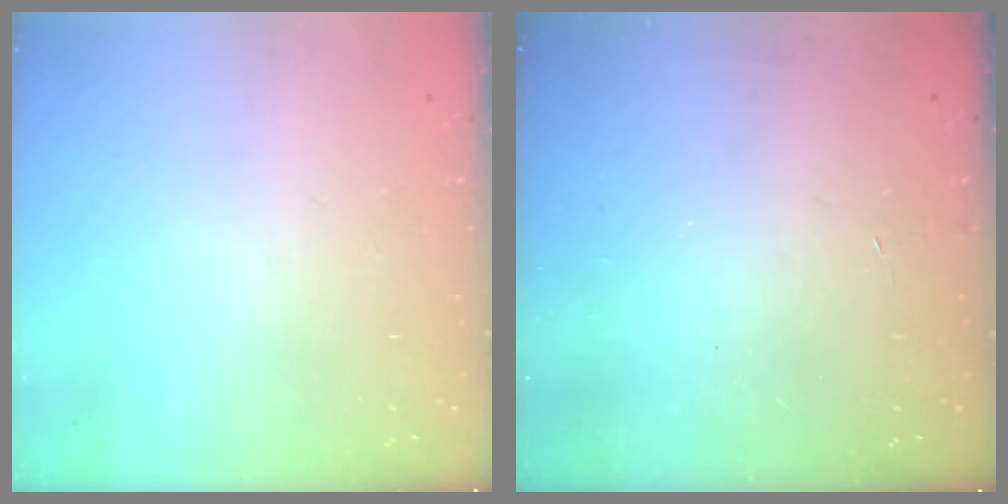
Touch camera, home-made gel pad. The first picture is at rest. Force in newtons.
{"total": 3.3, "press": 3.3, "slide": 0.3}